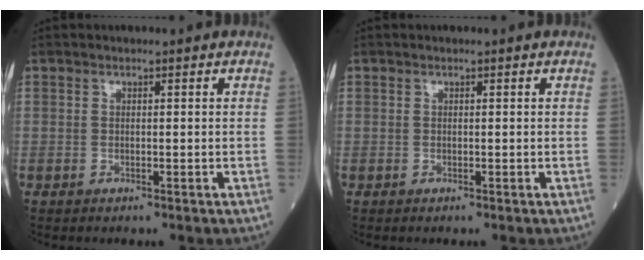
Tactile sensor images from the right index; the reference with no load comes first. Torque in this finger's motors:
{"motor_torque": [0.09, 0.06, -0.03, -0.03]}